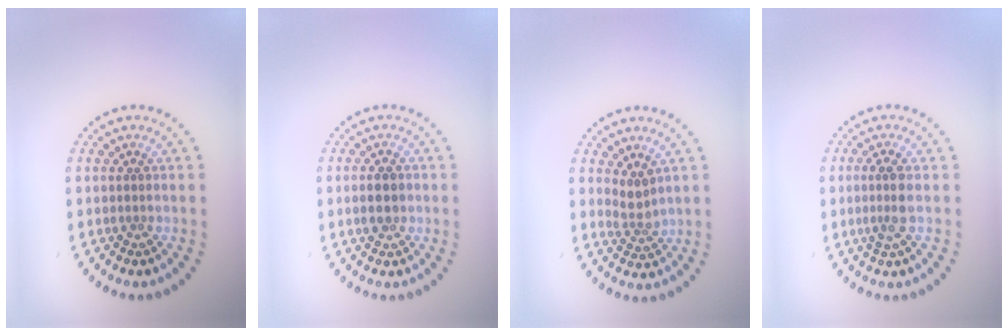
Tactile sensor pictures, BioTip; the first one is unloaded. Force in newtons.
{"total": 2.2, "press": 2.2, "slide": 0.1}
{"total": 2.1, "press": 1.6, "slide": 1.4}
{"total": 2.2, "press": 2.0, "slide": 0.9}